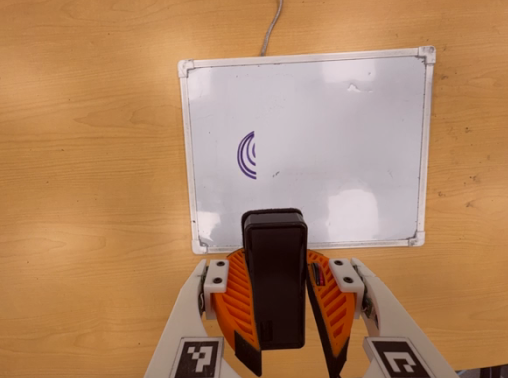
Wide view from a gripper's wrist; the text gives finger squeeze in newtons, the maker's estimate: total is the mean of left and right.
{"total": 12.1, "left": 10.4, "right": 13.7}